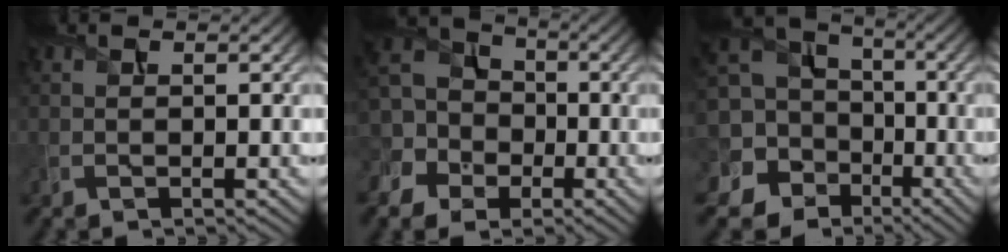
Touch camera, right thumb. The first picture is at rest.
{"total": 9.1, "force": [-2.2, 7.9, 4.0], "torque": [-0.120, 0.001, -0.067]}
{"total": 15.3, "force": [-2.2, 13.7, 6.5], "torque": [-0.237, -0.004, -0.048]}